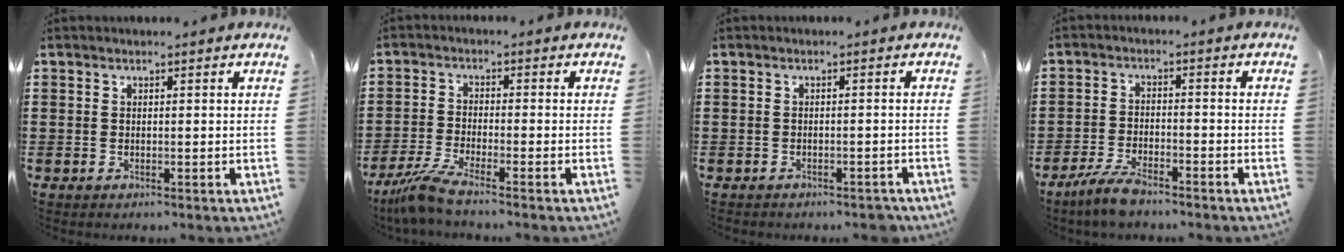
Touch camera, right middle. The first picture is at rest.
{"total": 5.4, "force": [-4.5, 0.2, 3.0], "torque": [-0.085, -0.020, -0.091]}
{"total": 1.6, "force": [-1.5, 0.5, 0.0], "torque": [-0.006, 0.002, -0.033]}
{"total": 4.7, "force": [-3.9, 1.0, 2.4], "torque": [-0.067, -0.005, -0.082]}